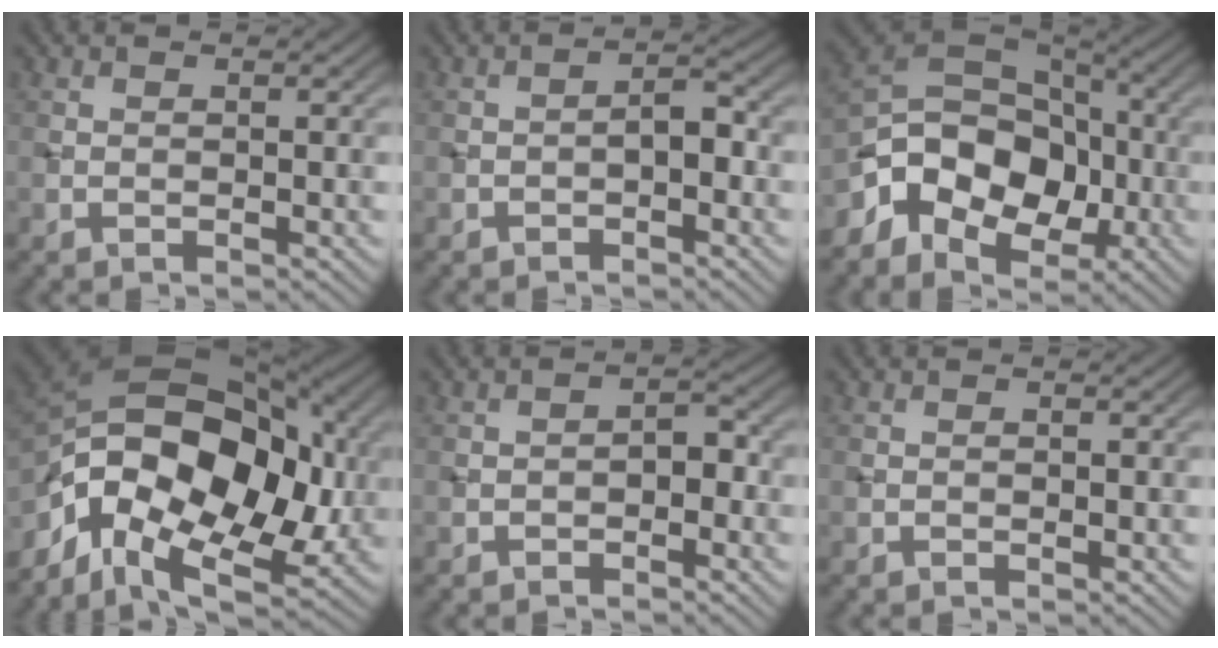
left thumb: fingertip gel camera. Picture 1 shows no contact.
{"total": 2.4, "force": [-1.1, 0.9, 1.9], "torque": [-0.028, 0.008, -0.024]}
{"total": 12.4, "force": [-4.0, 8.5, 8.1], "torque": [-0.157, -0.008, -0.087]}
{"total": 17.3, "force": [-2.6, 10.8, 13.2], "torque": [-0.245, 0.002, -0.048]}
{"total": 2.2, "force": [-1.0, 1.2, 1.6], "torque": [-0.023, 0.007, -0.023]}
{"total": 0.6, "force": [-0.3, 0.2, 0.5], "torque": [-0.010, 0.000, -0.005]}